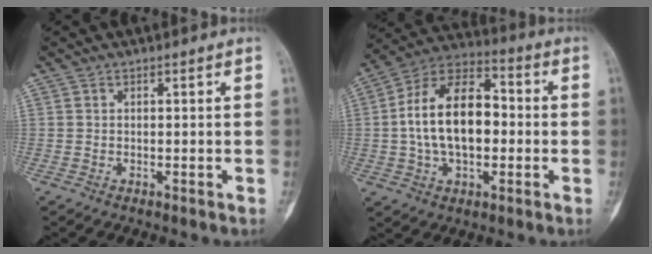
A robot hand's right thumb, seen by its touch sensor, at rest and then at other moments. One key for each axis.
{"total": 17.7, "fx": -0.2, "fy": 10.4, "fz": 14.3, "tx": -0.234, "ty": 0.034, "tz": -0.012}